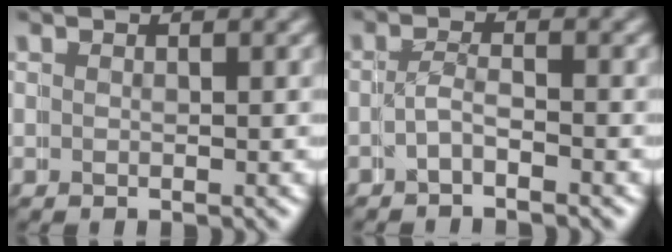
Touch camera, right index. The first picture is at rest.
{"total": 1.4, "force": [-1.3, -0.1, -0.3], "torque": [-0.006, -0.009, -0.029]}